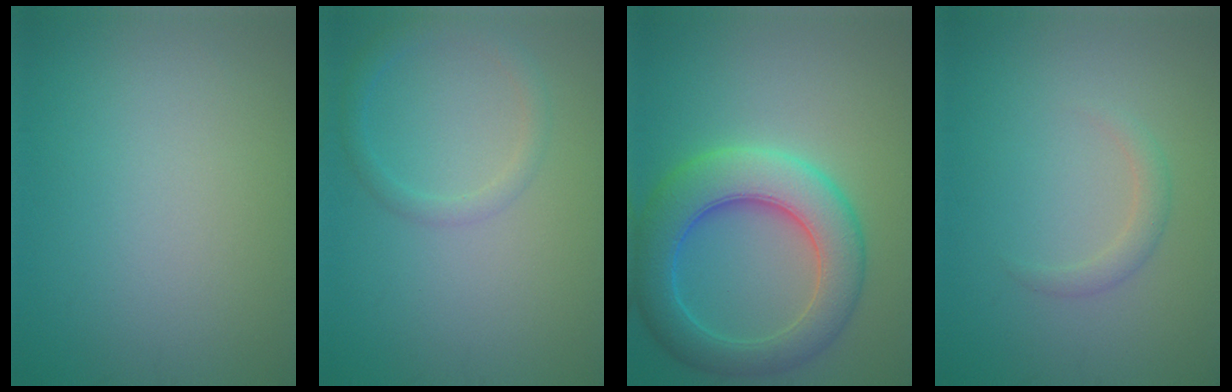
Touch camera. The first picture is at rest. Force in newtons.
{"total": 1.9, "press": 1.9, "slide": 0.2}
{"total": 7.9, "press": 7.9, "slide": 0.1}
{"total": 1.4, "press": 1.4, "slide": 0.1}